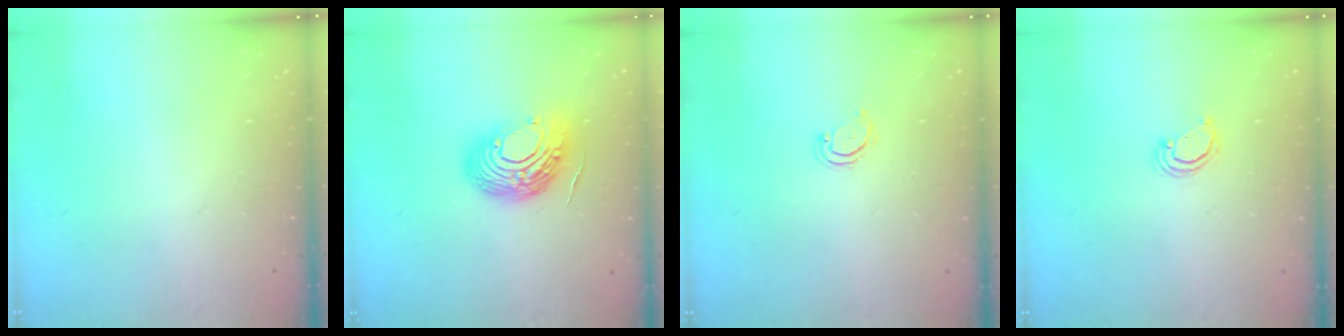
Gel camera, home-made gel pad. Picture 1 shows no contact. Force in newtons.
{"total": 13.9, "press": 13.8, "slide": 1.6}
{"total": 3.3, "press": 3.3, "slide": 0.2}
{"total": 2.1, "press": 2.1, "slide": 0.1}